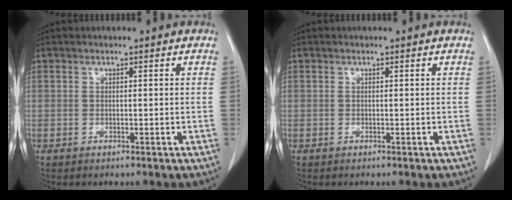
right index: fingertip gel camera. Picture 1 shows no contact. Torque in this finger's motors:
{"motor_torque": [0.00, 0.00, 0.03, 0.00]}